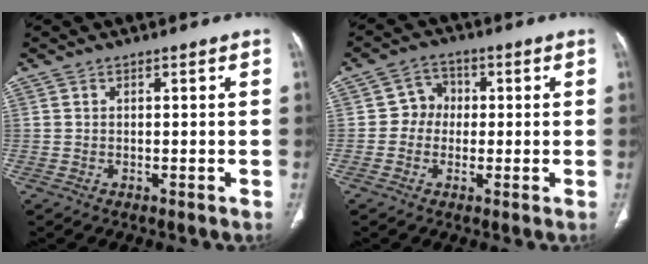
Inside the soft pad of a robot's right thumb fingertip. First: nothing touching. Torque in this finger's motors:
{"motor_torque": [-0.10, 0.11, 0.03, -0.03, 0.07]}